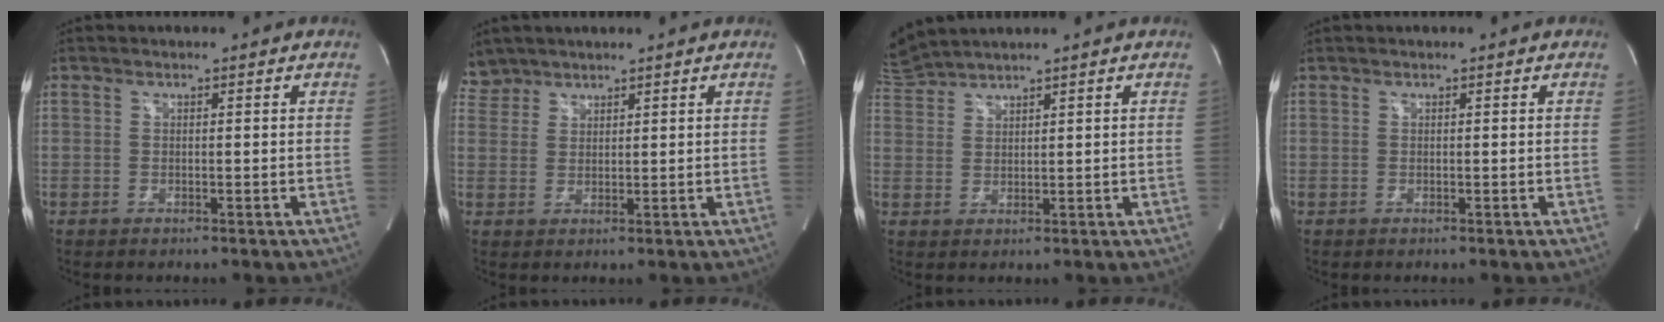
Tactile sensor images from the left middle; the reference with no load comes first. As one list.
[{"total": 3.2, "force": [2.9, 1.3, -0.5], "torque": [0.011, 0.011, 0.059]}, {"total": 4.4, "force": [4.3, -0.7, 0.3], "torque": [-0.026, 0.017, 0.096]}, {"total": 0.0}]